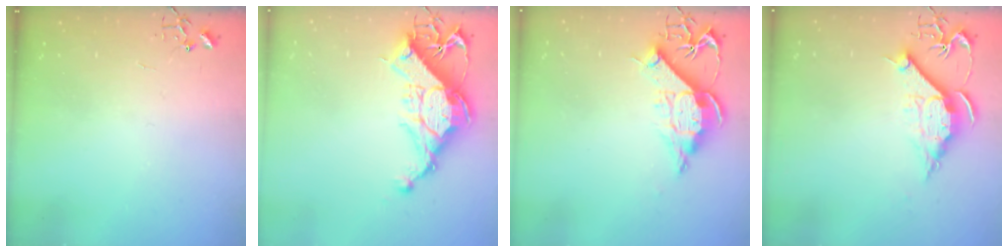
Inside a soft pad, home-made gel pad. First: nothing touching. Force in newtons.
{"total": 15.4, "press": 15.3, "slide": 1.6}
{"total": 11.5, "press": 11.4, "slide": 1.8}
{"total": 10.8, "press": 10.7, "slide": 1.3}